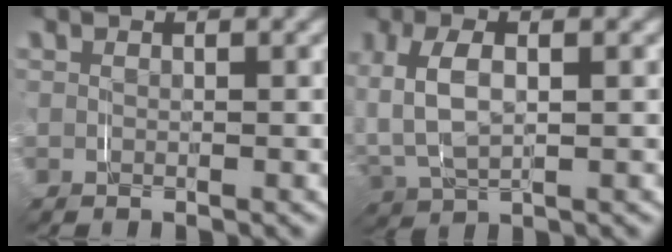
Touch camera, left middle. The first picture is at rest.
{"total": 0.9, "force": [0.6, 0.2, 0.6], "torque": [-0.024, -0.004, 0.014]}